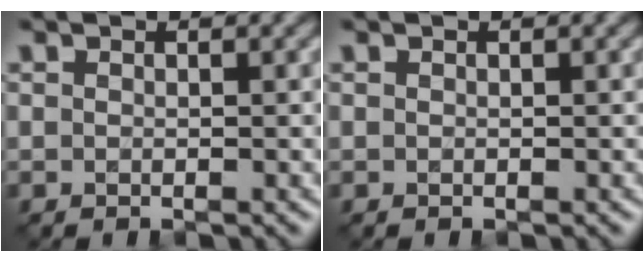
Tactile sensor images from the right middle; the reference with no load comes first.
{"total": 0.0}